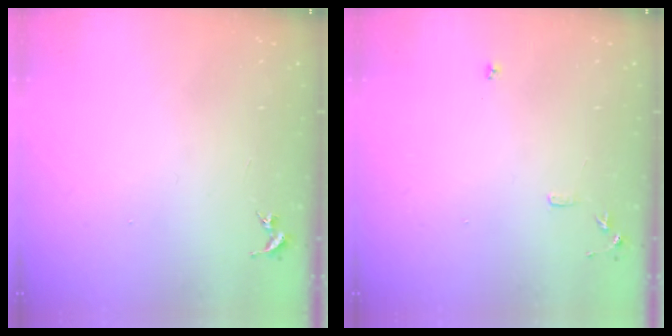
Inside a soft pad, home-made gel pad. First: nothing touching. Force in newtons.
{"total": 7.3, "press": 7.3, "slide": 0.8}